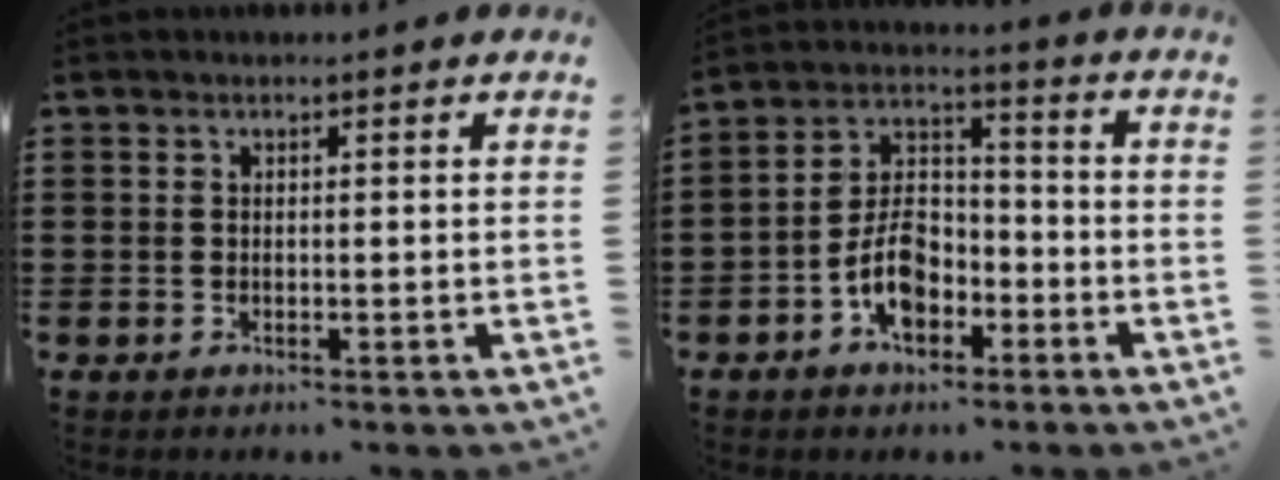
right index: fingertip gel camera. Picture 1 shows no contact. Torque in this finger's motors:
{"motor_torque": [2.14, 0.00, 0.97, 0.21]}